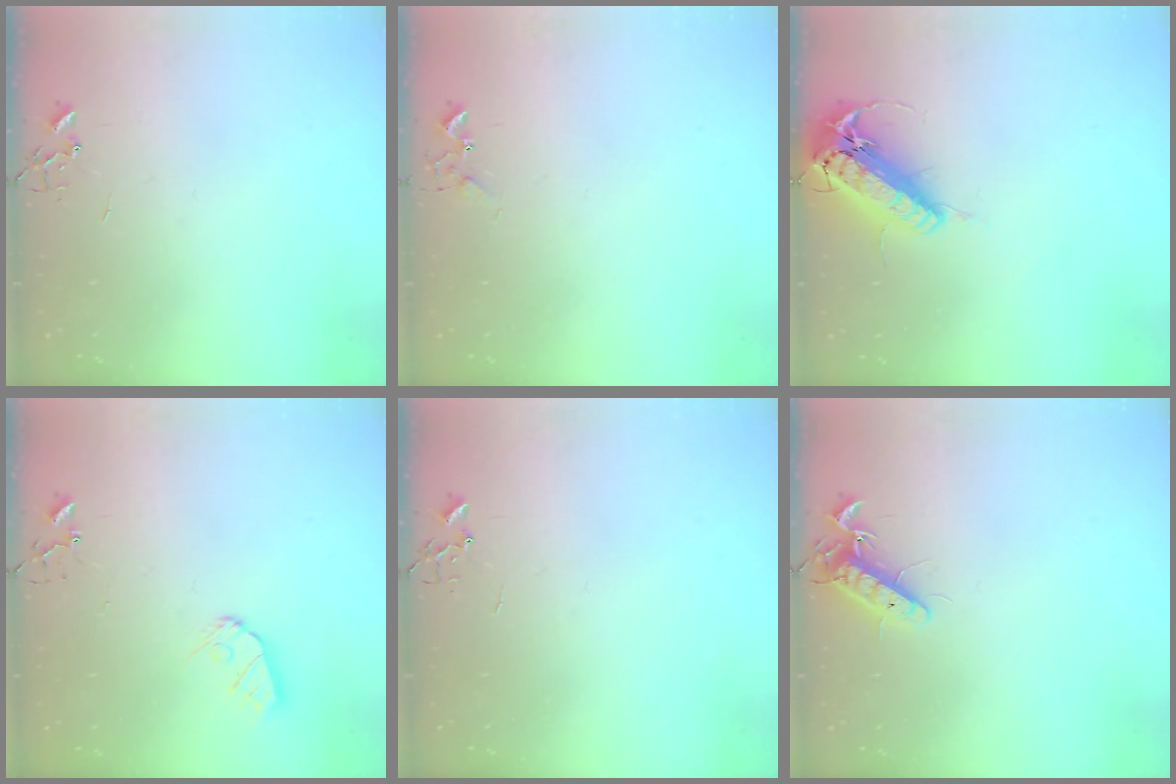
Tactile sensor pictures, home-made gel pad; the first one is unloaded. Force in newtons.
{"total": 5.2, "press": 5.2, "slide": 0.6}
{"total": 18.2, "press": 17.8, "slide": 3.8}
{"total": 7.6, "press": 7.6, "slide": 0.5}
{"total": 0.0}
{"total": 11.3, "press": 11.2, "slide": 1.5}